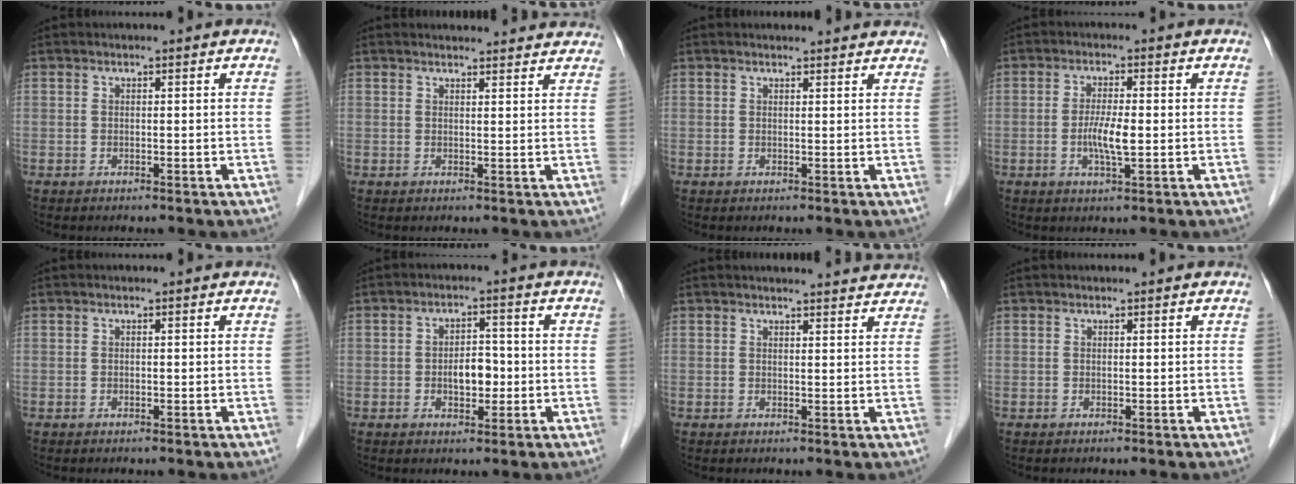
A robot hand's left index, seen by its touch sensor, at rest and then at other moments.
{"total": 10.0, "force": [9.6, 1.4, 2.3], "torque": [-0.010, 0.013, 0.091]}
{"total": 5.6, "force": [5.4, 0.8, 1.3], "torque": [-0.011, 0.015, 0.049]}
{"total": 4.3, "force": [-0.8, 0.6, 4.2], "torque": [-0.087, -0.009, -0.014]}
{"total": 0.0}
{"total": 4.3, "force": [-1.1, 2.4, 3.4], "torque": [-0.059, 0.005, -0.015]}
{"total": 7.0, "force": [6.8, 0.4, 1.6], "torque": [-0.014, 0.006, 0.062]}
{"total": 0.0}